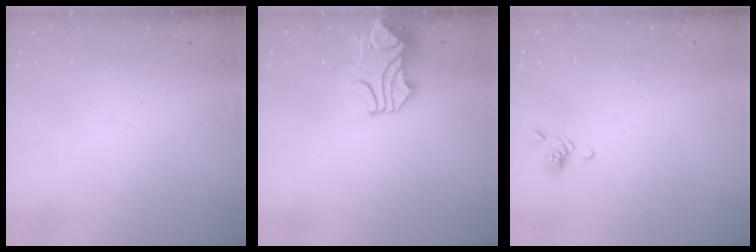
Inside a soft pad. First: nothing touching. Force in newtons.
{"total": 2.1, "press": 2.0, "slide": 0.7}
{"total": 2.6, "press": 2.5, "slide": 0.7}